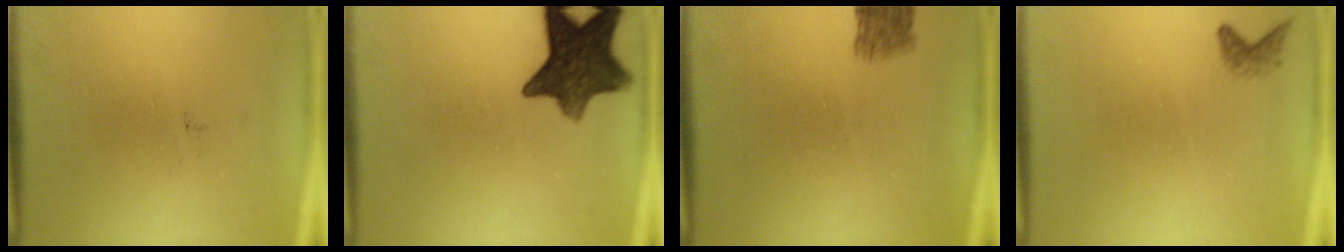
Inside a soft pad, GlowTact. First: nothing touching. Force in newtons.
{"total": 12.1}
{"total": 2.9}
{"total": 1.3}